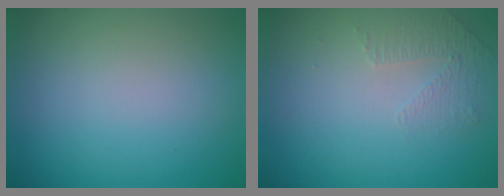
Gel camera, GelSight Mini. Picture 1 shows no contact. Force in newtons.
{"total": 1.4, "press": 0.8, "slide": 1.1}